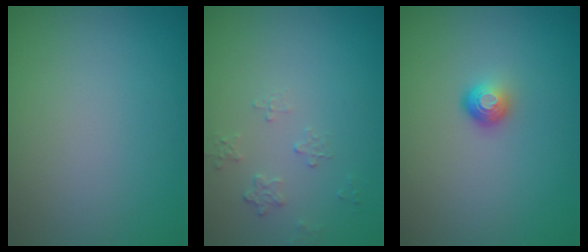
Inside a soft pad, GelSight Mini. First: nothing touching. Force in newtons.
{"total": 1.2, "press": 0.8, "slide": 0.9}
{"total": 1.6, "press": 1.0, "slide": 1.3}